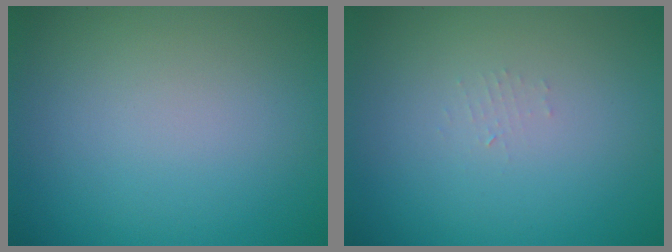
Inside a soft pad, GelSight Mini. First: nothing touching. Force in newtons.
{"total": 0.7, "press": 0.7, "slide": 0.1}